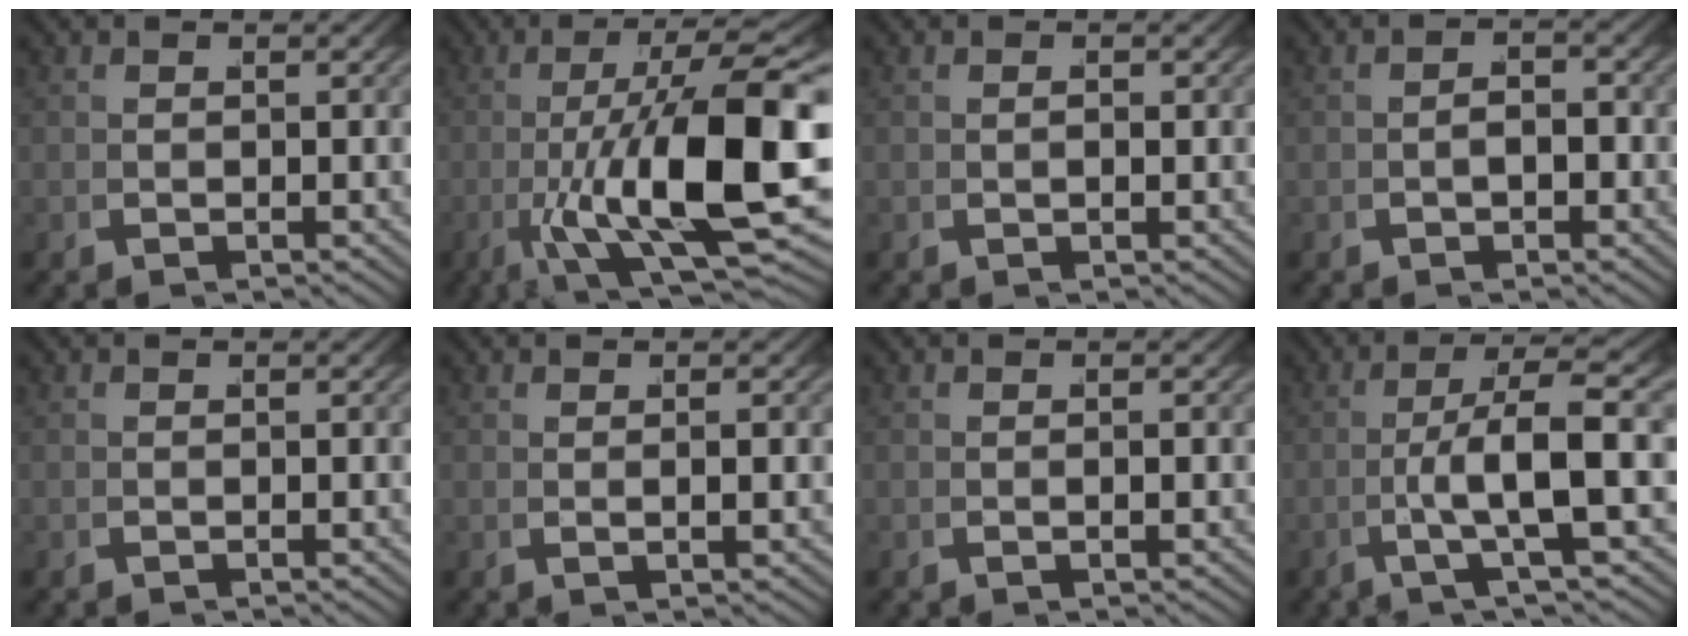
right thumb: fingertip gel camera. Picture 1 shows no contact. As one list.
[{"total": 15.5, "force": [-1.8, 6.1, 14.2], "torque": [-0.276, -0.045, 0.008]}, {"total": 0.6, "force": [0.0, 0.3, 0.5], "torque": [-0.009, 0.002, 0.000]}, {"total": 1.5, "force": [-0.6, 0.8, 1.2], "torque": [-0.016, 0.002, -0.012]}, {"total": 0.0}, {"total": 1.3, "force": [0.5, 0.0, 1.2], "torque": [-0.024, 0.003, 0.010]}, {"total": 0.6, "force": [0.1, 0.1, 0.6], "torque": [-0.014, 0.002, 0.002]}, {"total": 8.1, "force": [-0.4, 2.0, 7.8], "torque": [-0.150, -0.007, 0.002]}]